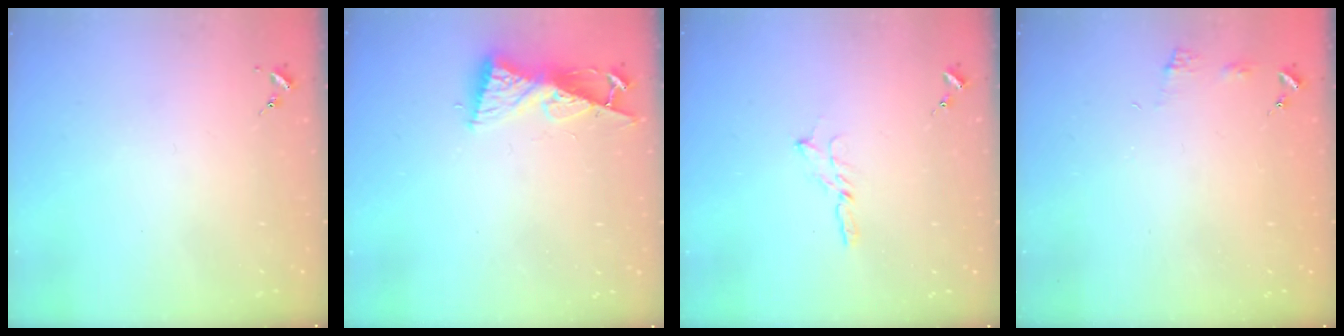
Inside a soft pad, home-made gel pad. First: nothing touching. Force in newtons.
{"total": 8.2, "press": 8.2, "slide": 0.7}
{"total": 3.6, "press": 3.6, "slide": 0.1}
{"total": 5.1, "press": 5.0, "slide": 0.7}